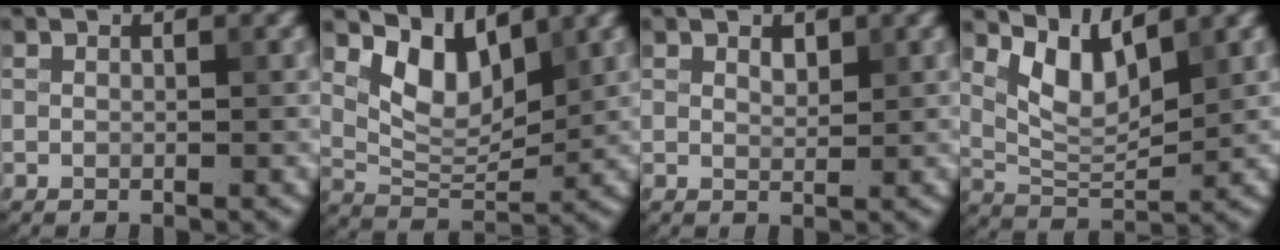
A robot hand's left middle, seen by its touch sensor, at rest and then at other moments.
{"total": 5.2, "force": [2.9, 2.7, 3.4], "torque": [-0.067, -0.013, 0.051]}
{"total": 1.0, "force": [0.7, 0.6, 0.5], "torque": [-0.009, -0.001, 0.014]}
{"total": 4.8, "force": [2.8, 1.9, 3.4], "torque": [-0.073, -0.011, 0.055]}